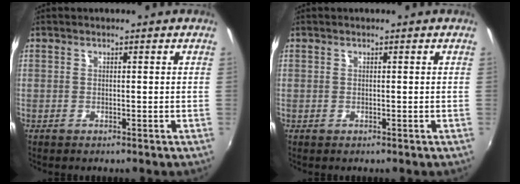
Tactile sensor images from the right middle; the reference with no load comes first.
{"total": 0.0}